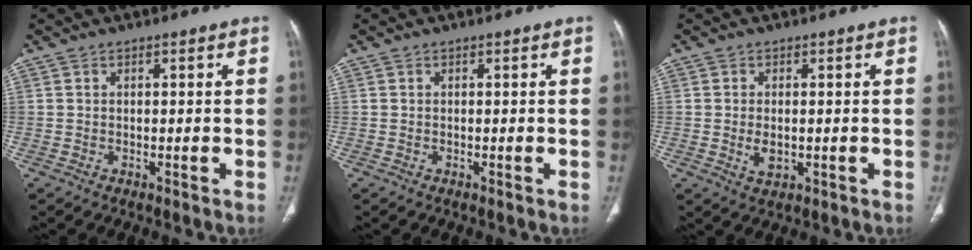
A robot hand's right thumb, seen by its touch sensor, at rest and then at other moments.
{"total": 0.0}
{"total": 3.1, "force": [-0.3, 1.8, 2.5], "torque": [-0.046, -0.006, -0.001]}